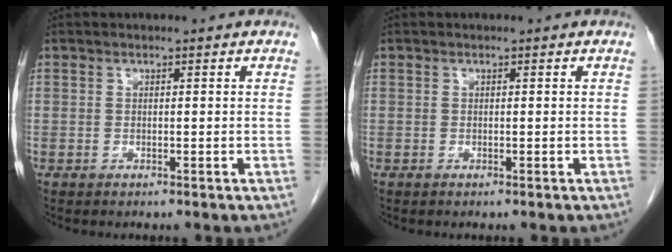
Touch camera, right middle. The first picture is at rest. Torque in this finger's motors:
{"motor_torque": [0.73, -0.26, 0.19, 0.06]}